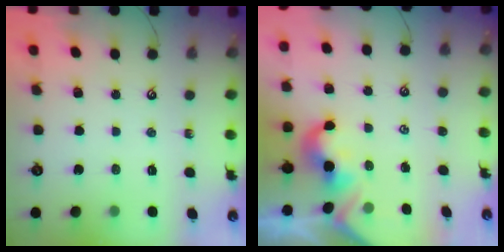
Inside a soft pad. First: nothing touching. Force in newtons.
{"total": 2.0, "press": 2.0, "slide": 0.5}